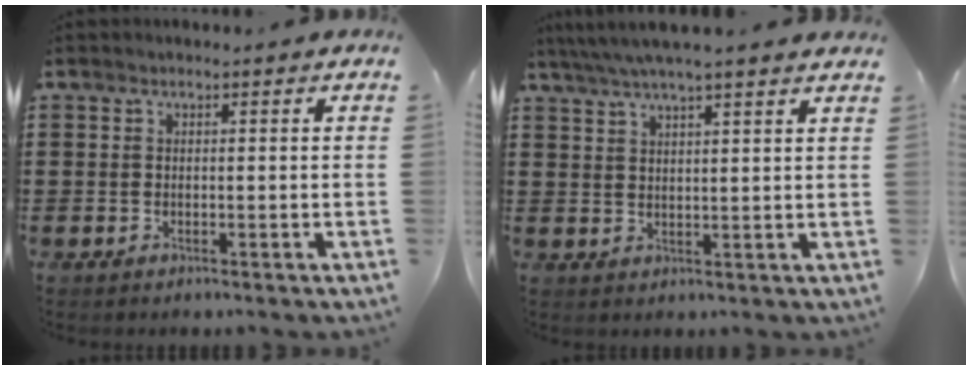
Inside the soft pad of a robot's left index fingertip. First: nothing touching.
{"total": 4.3, "force": [3.8, -0.2, 2.1], "torque": [-0.052, -0.010, 0.067]}